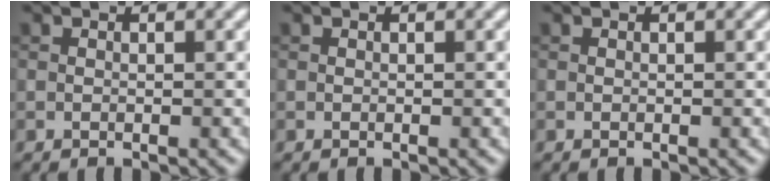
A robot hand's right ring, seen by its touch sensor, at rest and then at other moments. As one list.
[{"total": 0.0}, {"total": 0.0}]